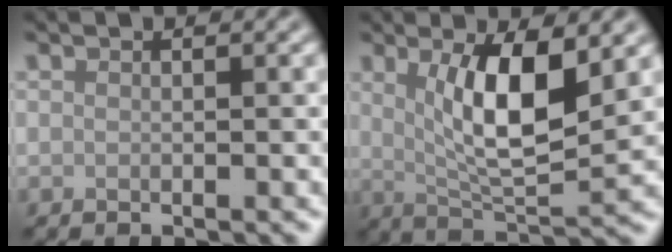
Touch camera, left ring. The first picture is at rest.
{"total": 7.2, "force": [1.8, 2.2, 6.6], "torque": [-0.116, -0.010, 0.036]}